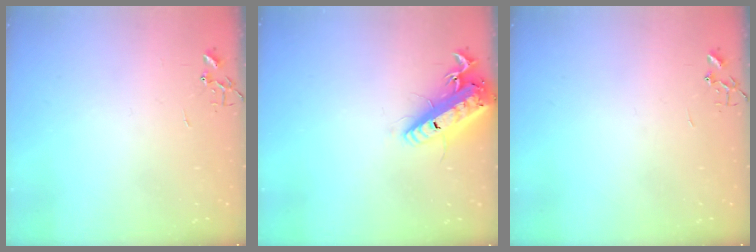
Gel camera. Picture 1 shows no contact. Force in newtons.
{"total": 17.3, "press": 17.0, "slide": 3.4}
{"total": 0.0}